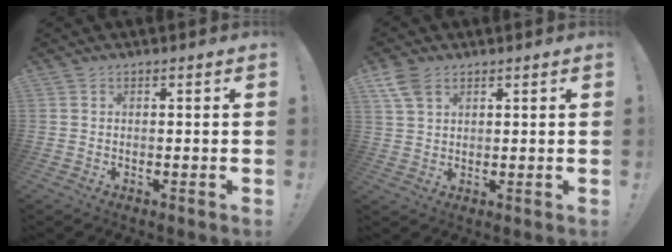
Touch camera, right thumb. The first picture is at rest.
{"total": 5.9, "force": [3.3, 3.5, 3.5], "torque": [-0.062, -0.006, 0.066]}